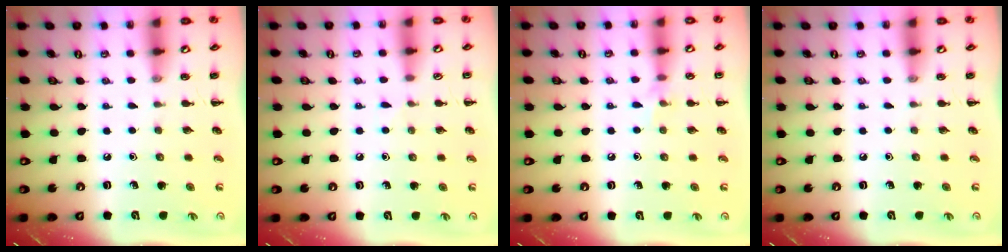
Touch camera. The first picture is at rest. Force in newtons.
{"total": 3.8, "press": 3.6, "slide": 1.4}
{"total": 5.7, "press": 5.4, "slide": 1.5}
{"total": 0.0}